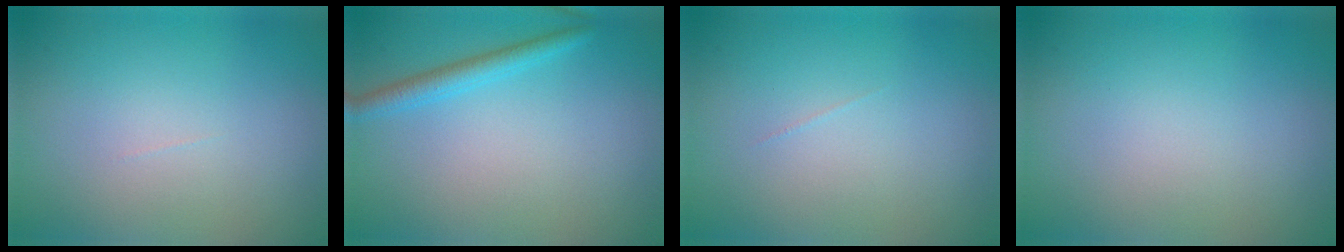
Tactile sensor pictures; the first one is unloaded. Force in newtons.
{"total": 2.1, "press": 2.0, "slide": 0.2}
{"total": 0.0}
{"total": 0.0}